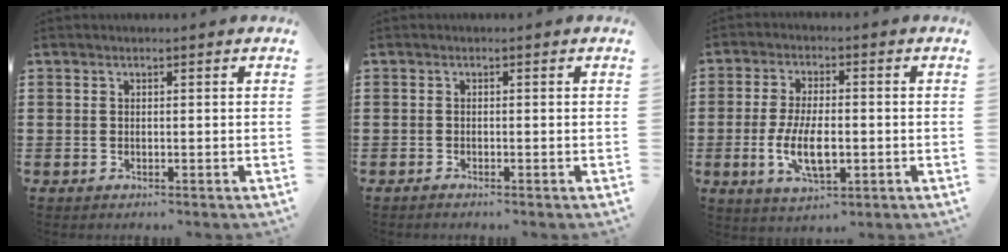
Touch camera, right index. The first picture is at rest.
{"total": 0.7, "force": [-0.7, 0.0, 0.2], "torque": [-0.005, -0.003, -0.013]}
{"total": 7.9, "force": [-1.7, 3.5, 6.9], "torque": [-0.142, -0.010, -0.036]}